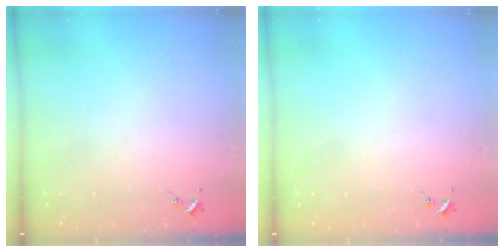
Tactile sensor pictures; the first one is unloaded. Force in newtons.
{"total": 0.0}